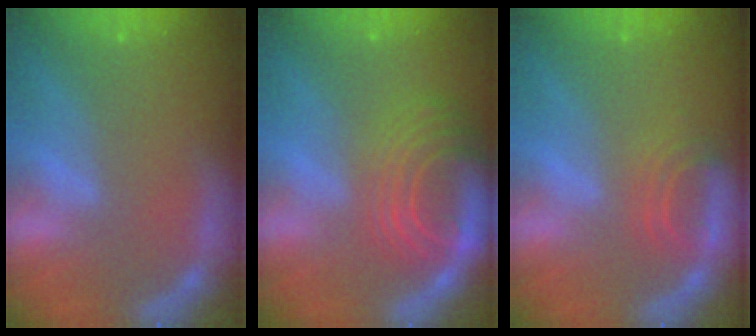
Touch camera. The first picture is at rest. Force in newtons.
{"total": 9.0}
{"total": 2.9}